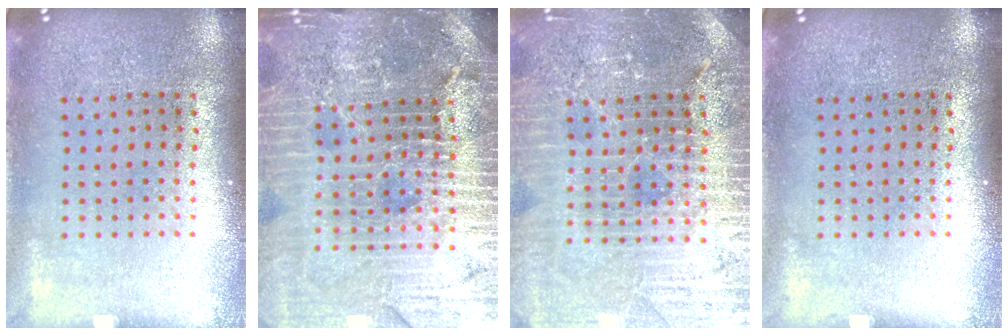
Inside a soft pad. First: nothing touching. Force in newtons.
{"total": 5.3, "press": 4.8, "slide": 2.2}
{"total": 4.3, "press": 4.1, "slide": 1.4}
{"total": 0.0}